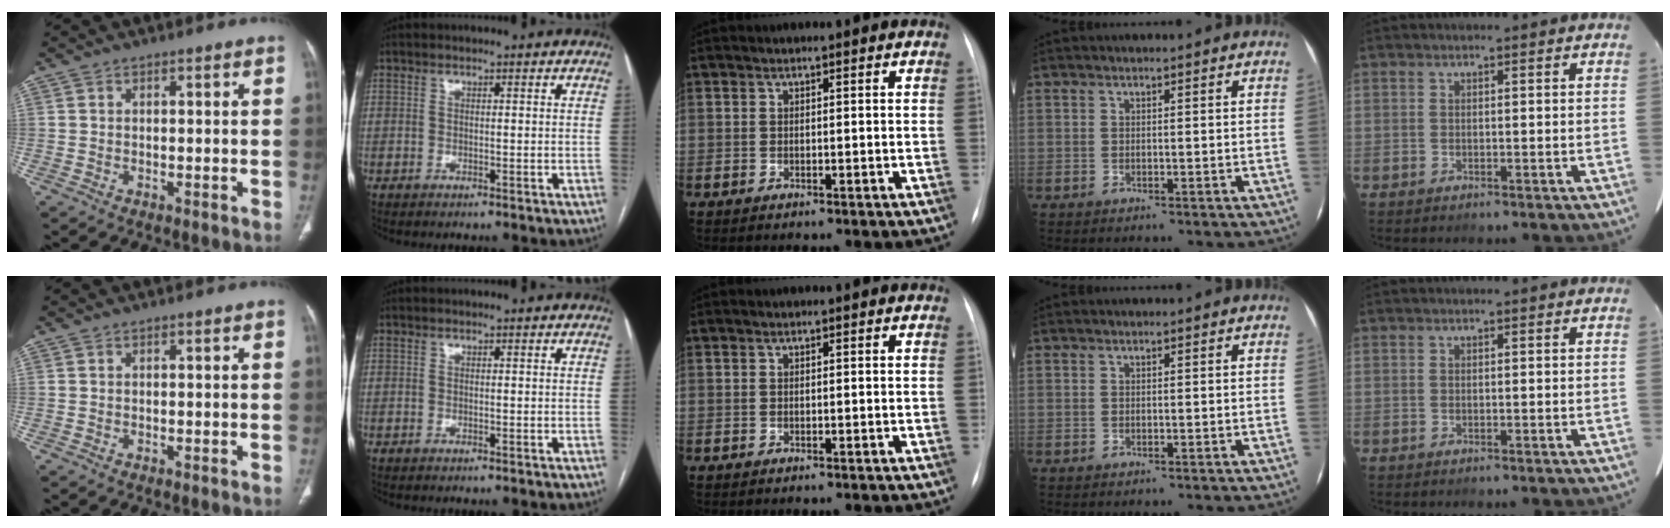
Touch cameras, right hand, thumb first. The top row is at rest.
{}